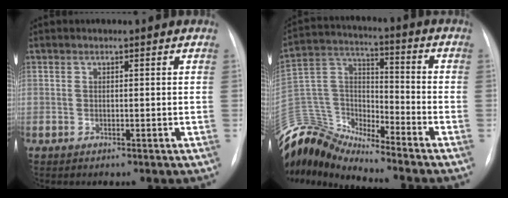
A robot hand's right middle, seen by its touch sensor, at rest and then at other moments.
{"total": 15.1, "force": [-14.7, 1.4, 2.9], "torque": [-0.066, 0.053, -0.284]}